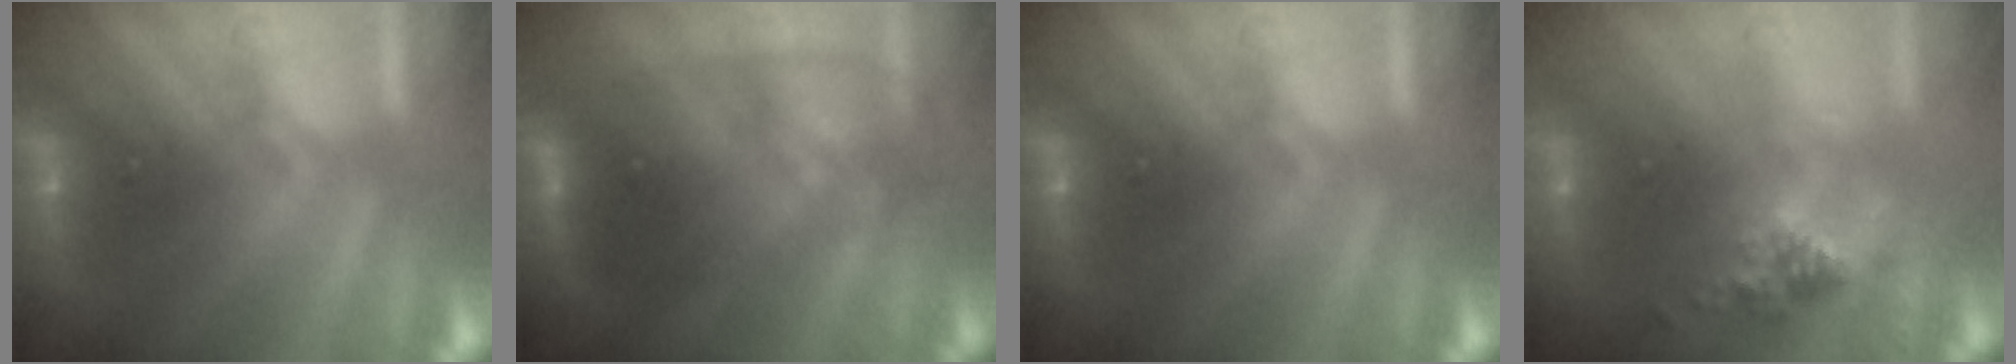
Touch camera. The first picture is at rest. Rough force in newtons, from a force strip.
{"total": 3.0}
{"total": 0.0}
{"total": 2.4}